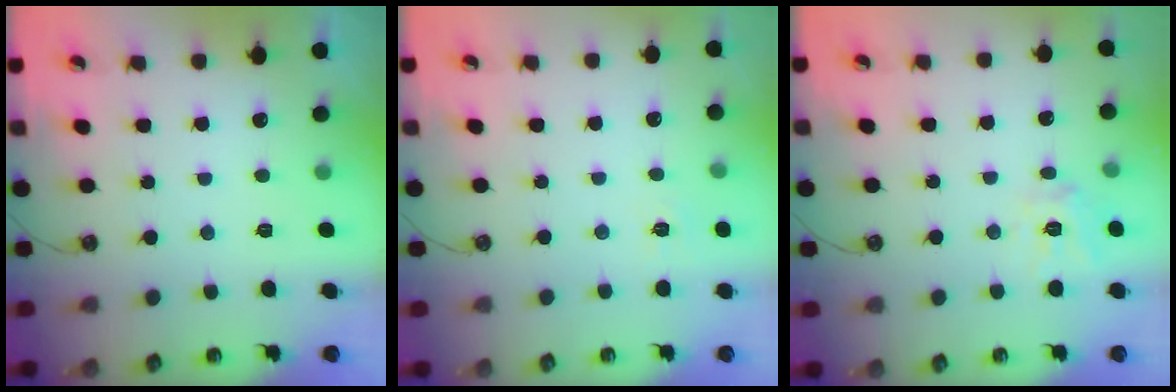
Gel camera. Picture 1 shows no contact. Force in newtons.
{"total": 4.0, "press": 4.0, "slide": 0.5}
{"total": 10.3, "press": 10.2, "slide": 0.9}